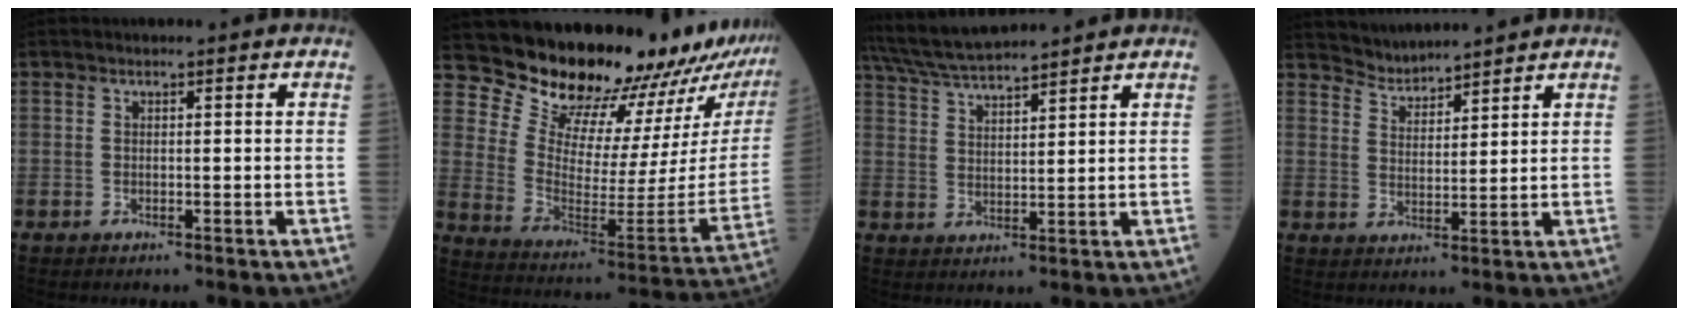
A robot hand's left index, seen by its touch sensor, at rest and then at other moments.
{"total": 25.6, "force": [23.9, 2.7, 8.8], "torque": [-0.142, -0.130, 0.326]}
{"total": 9.9, "force": [9.2, 0.2, 3.7], "torque": [-0.076, 0.031, 0.169]}
{"total": 4.5, "force": [4.5, 0.3, -0.4], "torque": [0.001, 0.018, 0.089]}